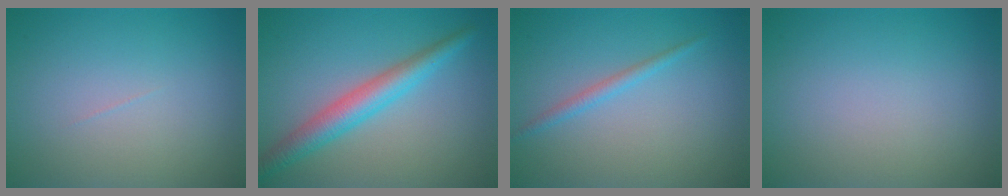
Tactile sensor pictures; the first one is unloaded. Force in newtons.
{"total": 4.0, "press": 4.0, "slide": 0.1}
{"total": 1.3, "press": 1.3, "slide": 0.1}
{"total": 0.0}